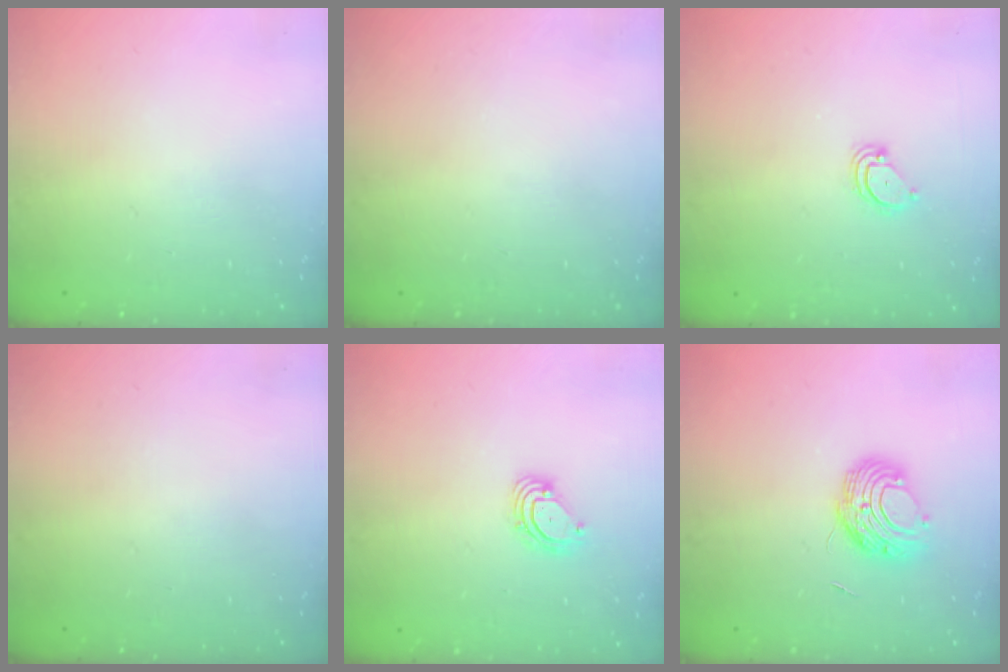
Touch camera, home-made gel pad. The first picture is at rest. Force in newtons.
{"total": 0.0}
{"total": 3.7, "press": 3.7, "slide": 0.3}
{"total": 0.0}
{"total": 4.0, "press": 4.0, "slide": 0.5}
{"total": 9.7, "press": 9.7, "slide": 0.9}